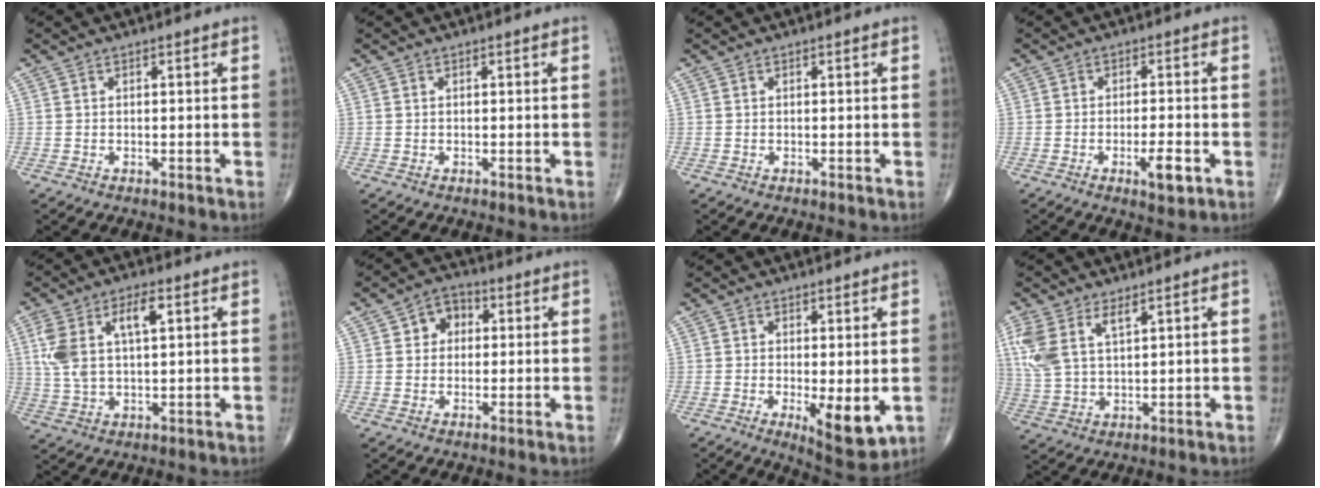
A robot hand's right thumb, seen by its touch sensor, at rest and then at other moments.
{"total": 0.0}
{"total": 0.0}
{"total": 4.8, "force": [-2.0, 1.4, 4.2], "torque": [-0.064, 0.002, -0.028]}
{"total": 10.3, "force": [3.2, 4.7, 8.6], "torque": [-0.178, 0.008, 0.065]}
{"total": 5.4, "force": [1.1, 4.4, 2.9], "torque": [-0.016, 0.009, 0.010]}
{"total": 8.0, "force": [-1.5, 2.8, 7.4], "torque": [-0.102, -0.024, -0.015]}
{"total": 8.9, "force": [4.3, 4.2, 6.6], "torque": [-0.154, -0.003, 0.094]}